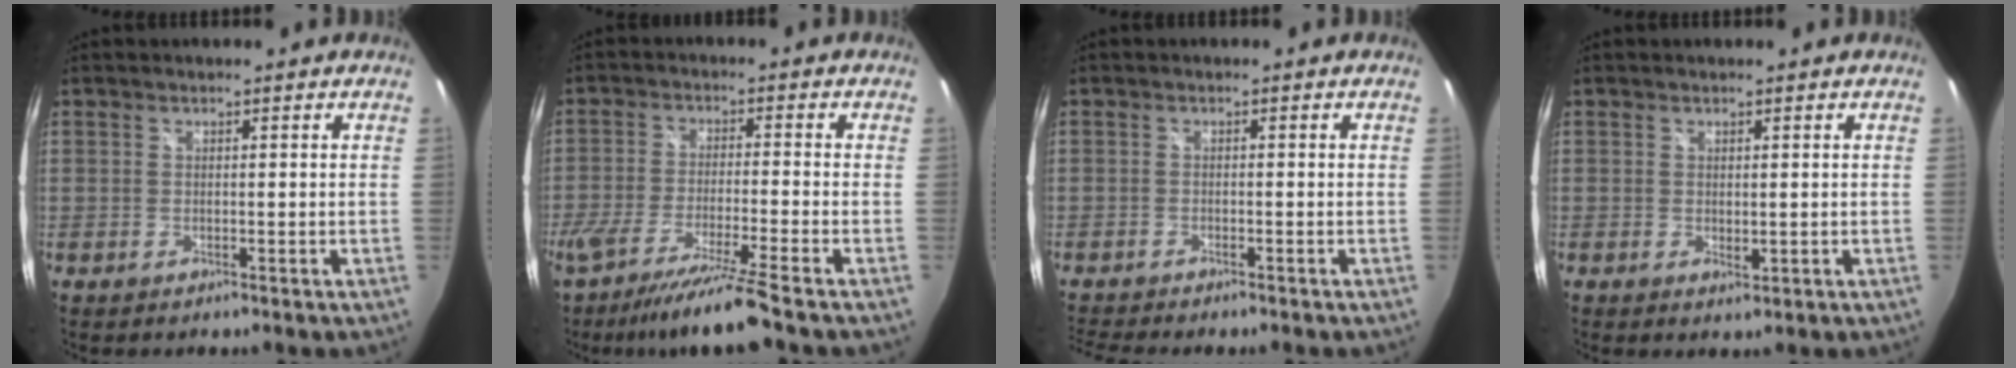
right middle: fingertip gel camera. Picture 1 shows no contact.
{"total": 11.4, "force": [-9.1, -1.4, 6.7], "torque": [-0.140, -0.040, -0.156]}
{"total": 4.6, "force": [-4.1, 0.3, 1.9], "torque": [-0.047, -0.019, -0.072]}
{"total": 1.2, "force": [0.7, 0.6, 0.7], "torque": [-0.008, -0.001, 0.012]}